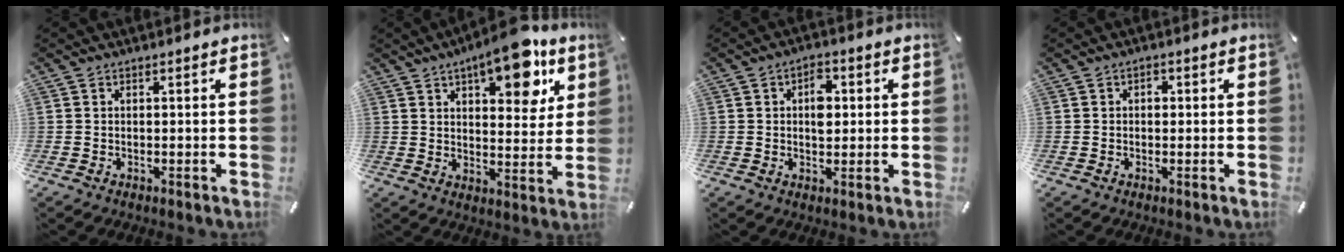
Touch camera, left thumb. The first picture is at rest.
{"total": 13.8, "force": [8.3, 6.0, 9.3], "torque": [-0.115, -0.041, 0.135]}
{"total": 5.1, "force": [0.8, 3.3, 3.8], "torque": [-0.037, -0.006, 0.003]}
{"total": 1.3, "force": [0.0, 1.1, 0.8], "torque": [-0.008, 0.002, -0.003]}